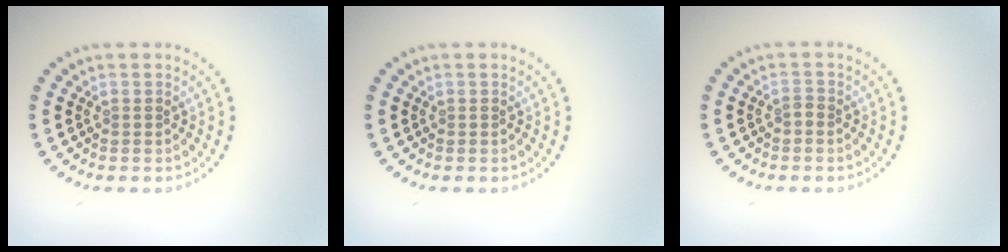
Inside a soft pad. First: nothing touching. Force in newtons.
{"total": 0.0}
{"total": 0.7, "press": 0.5, "slide": 0.5}